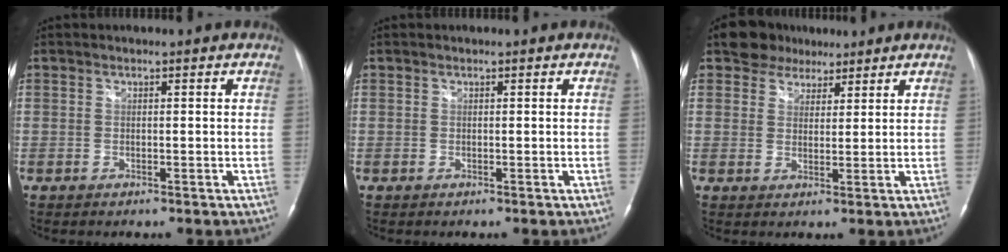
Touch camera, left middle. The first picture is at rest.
{"total": 0.0}
{"total": 5.6, "force": [4.2, 3.7, 0.7], "torque": [-0.013, 0.015, 0.071]}